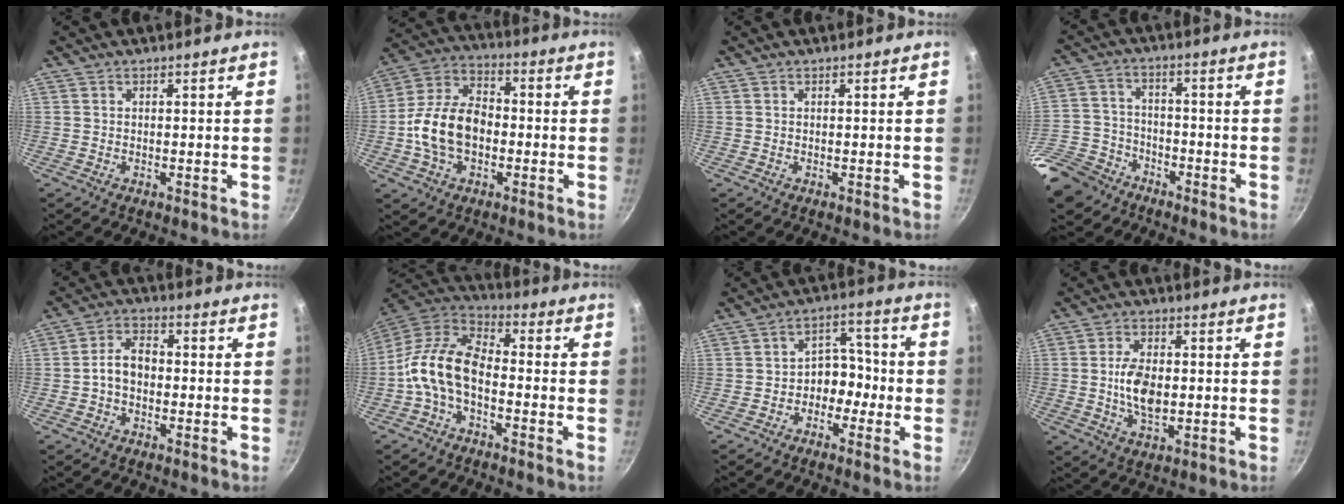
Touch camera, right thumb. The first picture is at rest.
{"total": 14.1, "force": [-2.1, 9.6, 10.2], "torque": [-0.182, 0.034, -0.044]}
{"total": 0.0}
{"total": 12.3, "force": [-9.1, 7.5, 3.5], "torque": [-0.076, 0.034, -0.173]}
{"total": 6.1, "force": [-0.8, 4.1, 4.5], "torque": [-0.071, 0.025, -0.024]}
{"total": 12.9, "force": [-2.8, 7.4, 10.2], "torque": [-0.198, 0.044, -0.067]}
{"total": 7.2, "force": [-2.1, 5.4, 4.4], "torque": [-0.027, 0.041, -0.048]}
{"total": 7.9, "force": [-0.3, 4.4, 6.5], "torque": [-0.116, -0.001, -0.005]}